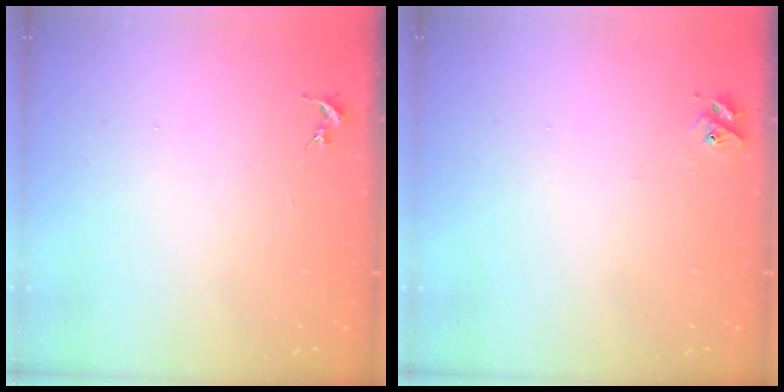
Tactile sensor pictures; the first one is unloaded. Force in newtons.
{"total": 2.8, "press": 2.8, "slide": 0.3}